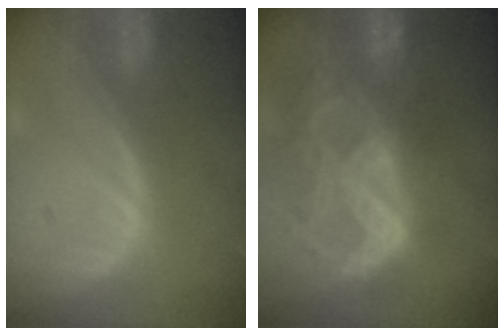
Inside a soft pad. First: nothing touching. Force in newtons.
{"total": 11.3, "press": 9.6, "slide": 6.0}